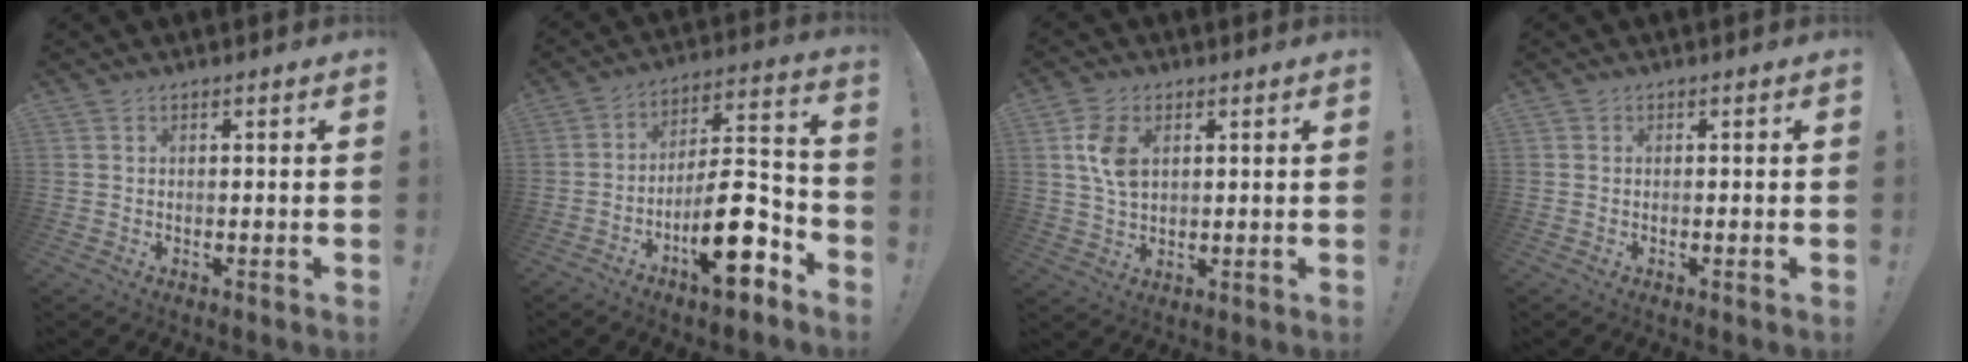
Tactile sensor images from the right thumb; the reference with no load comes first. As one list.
[{"total": 17.2, "force": [-7.3, 6.5, 14.1], "torque": [-0.210, 0.052, -0.110]}, {"total": 8.2, "force": [2.4, 5.4, 5.7], "torque": [-0.098, -0.006, 0.043]}, {"total": 0.0}]